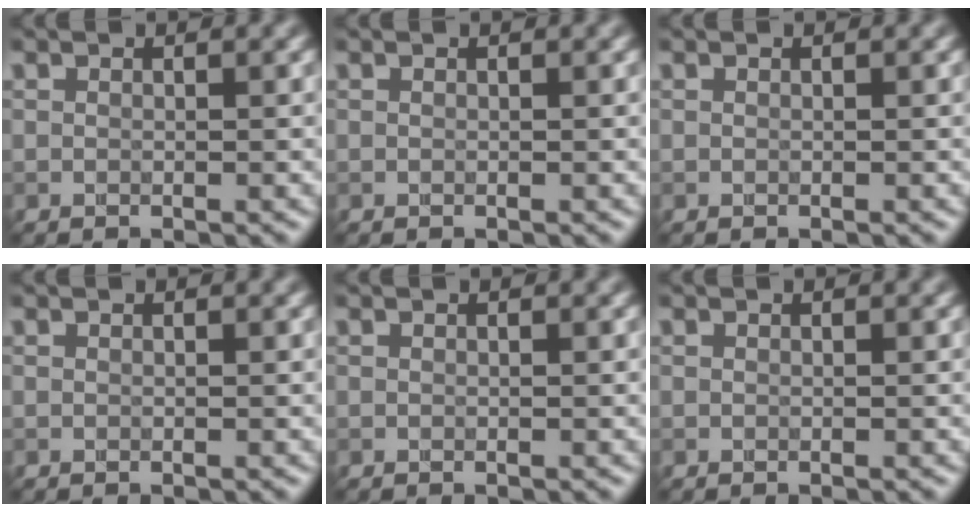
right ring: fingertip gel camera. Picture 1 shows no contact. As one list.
[{"total": 0.0}, {"total": 0.0}, {"total": 0.0}, {"total": 0.0}, {"total": 0.0}]